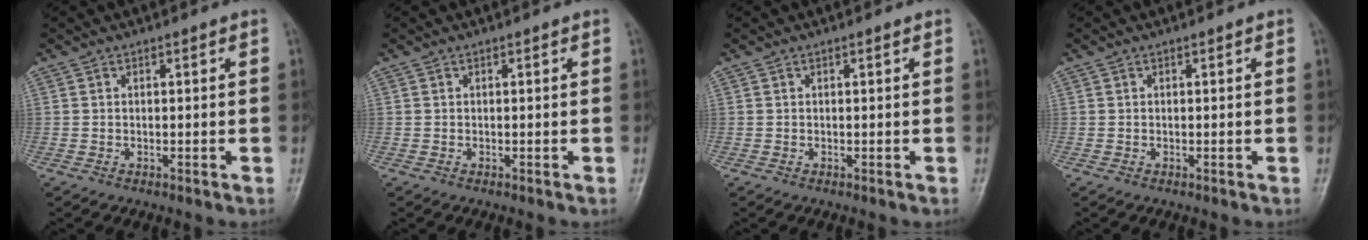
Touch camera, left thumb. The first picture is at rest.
{"total": 0.0}
{"total": 0.0}
{"total": 0.0}